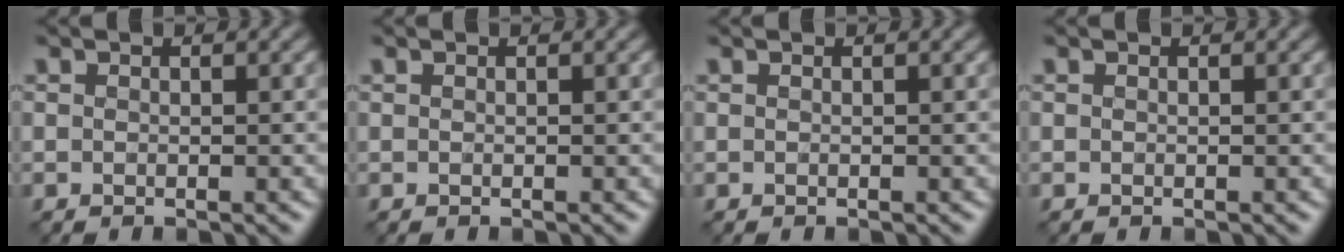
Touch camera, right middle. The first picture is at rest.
{"total": 0.0}
{"total": 0.0}
{"total": 0.0}